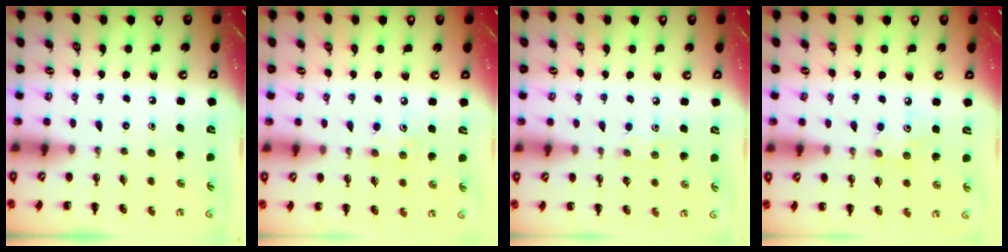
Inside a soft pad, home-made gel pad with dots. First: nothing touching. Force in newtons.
{"total": 4.3, "press": 4.1, "slide": 1.1}
{"total": 3.7, "press": 3.6, "slide": 0.9}
{"total": 4.0, "press": 3.9, "slide": 1.1}